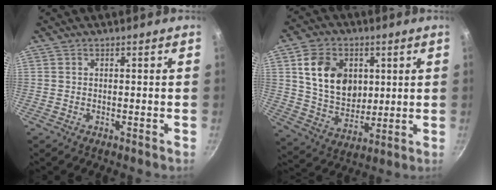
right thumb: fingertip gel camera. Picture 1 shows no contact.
{"total": 14.4, "force": [3.8, 10.9, 8.6], "torque": [-0.116, -0.015, 0.075]}